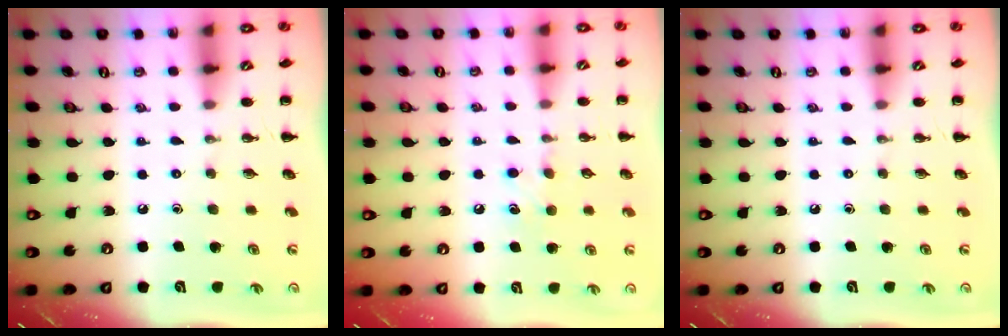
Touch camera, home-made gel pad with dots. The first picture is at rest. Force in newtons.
{"total": 6.6, "press": 6.3, "slide": 1.7}
{"total": 0.0}